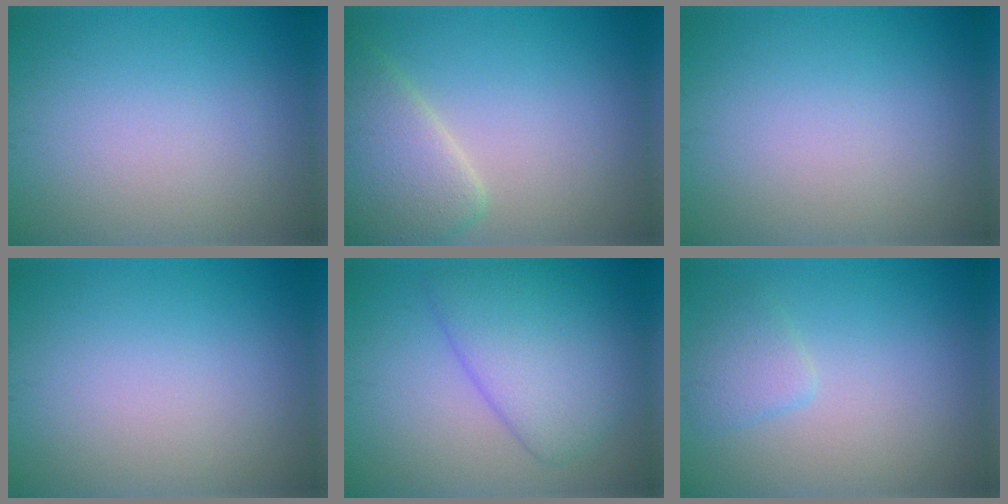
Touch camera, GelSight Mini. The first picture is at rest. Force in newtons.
{"total": 4.9, "press": 4.8, "slide": 0.5}
{"total": 0.0}
{"total": 0.0}
{"total": 6.1, "press": 6.1, "slide": 0.4}
{"total": 1.7, "press": 1.7, "slide": 0.2}